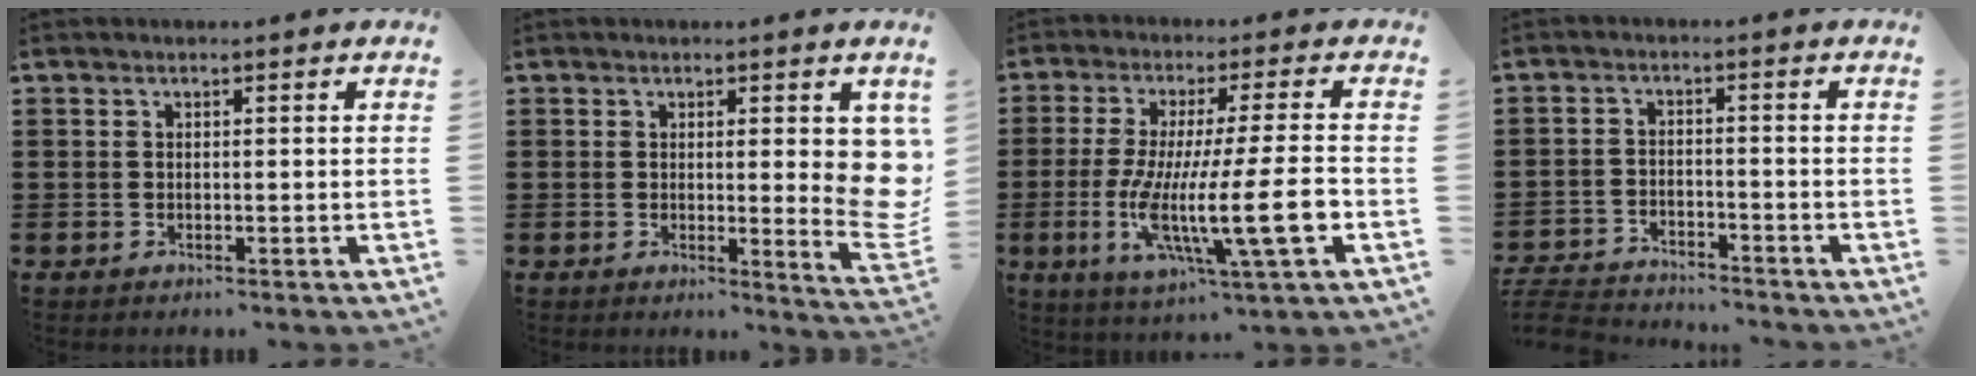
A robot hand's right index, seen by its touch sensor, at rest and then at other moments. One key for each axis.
{"total": 6.2, "fx": 1.0, "fy": 1.7, "fz": 5.8, "tx": -0.066, "ty": -0.017, "tz": 0.015}
{"total": 14.3, "fx": -3.5, "fy": 1.8, "fz": 13.8, "tx": -0.279, "ty": -0.021, "tz": -0.070}
{"total": 4.3, "fx": -4.2, "fy": 0.5, "fz": 0.4, "tx": -0.024, "ty": -0.004, "tz": -0.092}